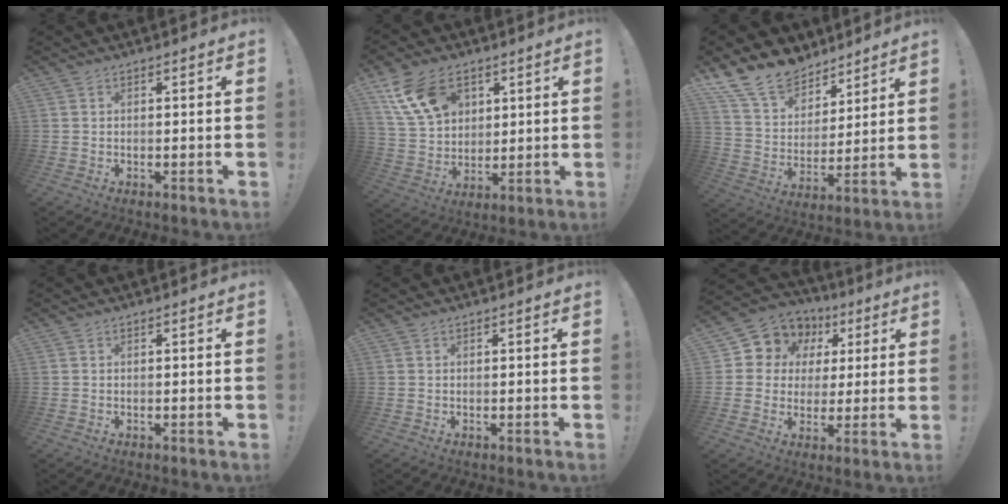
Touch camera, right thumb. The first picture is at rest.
{"total": 15.3, "force": [7.7, 10.5, 8.1], "torque": [-0.144, -0.030, 0.153]}
{"total": 15.5, "force": [12.2, 8.3, 4.8], "torque": [-0.101, -0.090, 0.232]}
{"total": 0.0}
{"total": 0.0}
{"total": 9.4, "force": [3.5, 8.3, 2.5], "torque": [-0.037, -0.027, 0.074]}